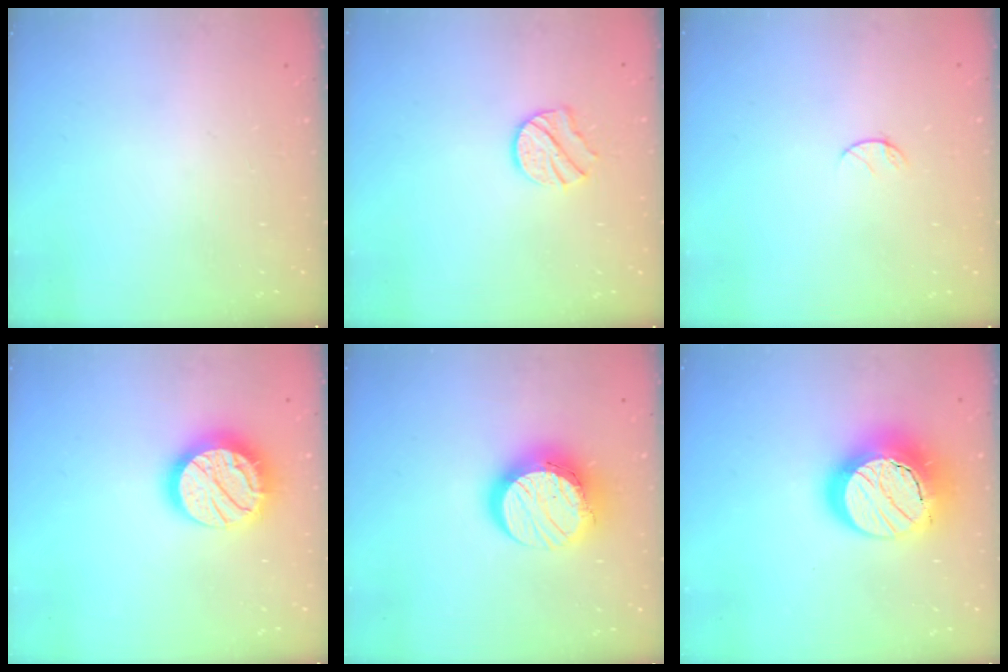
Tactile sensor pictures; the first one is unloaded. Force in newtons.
{"total": 7.9, "press": 7.9, "slide": 0.3}
{"total": 4.7, "press": 4.6, "slide": 0.5}
{"total": 17.6, "press": 17.5, "slide": 1.2}
{"total": 15.1, "press": 15.0, "slide": 1.7}
{"total": 21.3, "press": 21.2, "slide": 1.6}